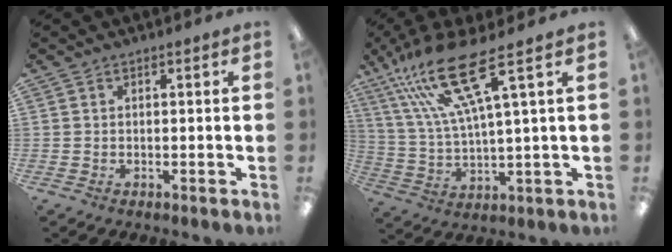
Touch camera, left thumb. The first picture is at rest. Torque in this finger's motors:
{"motor_torque": [0.52, 0.49, 1.69, -1.08, 0.17]}